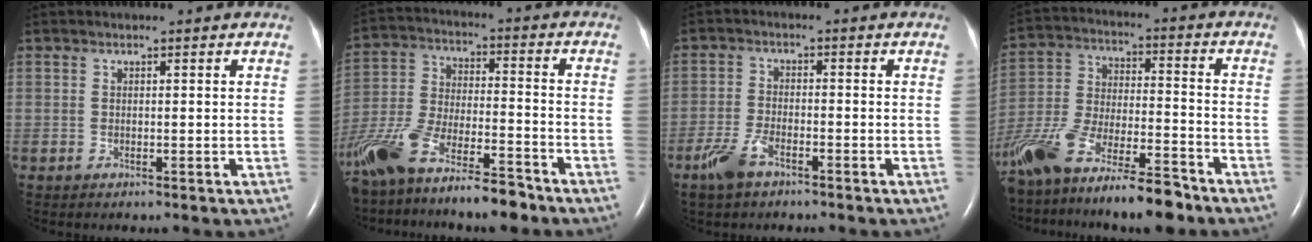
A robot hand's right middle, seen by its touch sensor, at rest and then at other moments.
{"total": 17.1, "force": [-13.9, 3.6, 9.4], "torque": [-0.209, -0.012, -0.250]}
{"total": 4.8, "force": [-3.3, 1.6, 3.0], "torque": [-0.076, -0.004, -0.063]}
{"total": 19.1, "force": [-15.4, 3.4, 10.8], "torque": [-0.235, -0.020, -0.273]}